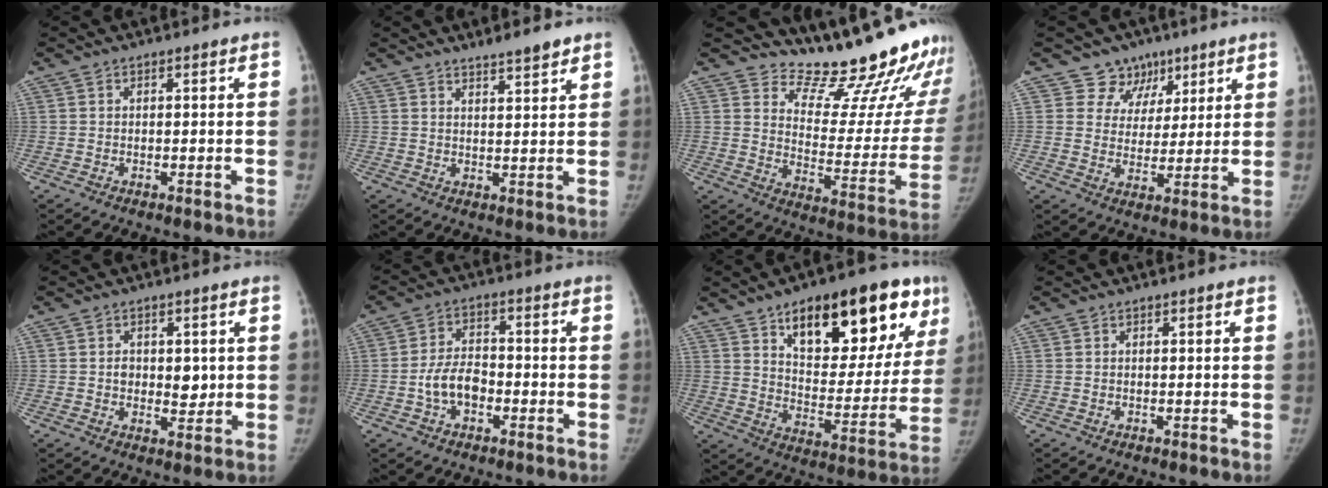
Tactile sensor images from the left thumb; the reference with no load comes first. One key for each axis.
{"total": 4.1, "fx": 3.4, "fy": 0.6, "fz": 2.2, "tx": -0.026, "ty": -0.023, "tz": 0.054}
{"total": 22.4, "fx": 20.1, "fy": 5.8, "fz": 8.2, "tx": -0.067, "ty": -0.178, "tz": 0.260}
{"total": 7.9, "fx": 4.9, "fy": 6.2, "fz": 0.3, "tx": 0.041, "ty": -0.029, "tz": 0.081}
{"total": 5.3, "fx": 0.5, "fy": 3.8, "fz": 3.6, "tx": -0.026, "ty": -0.004, "tz": 0.010}
{"total": 6.9, "fx": -2.3, "fy": 4.5, "fz": 4.8, "tx": -0.077, "ty": 0.025, "tz": -0.048}
{"total": 26.6, "fx": 13.9, "fy": 11.8, "fz": 19.3, "tx": -0.219, "ty": -0.029, "tz": 0.205}
{"total": 0.0}